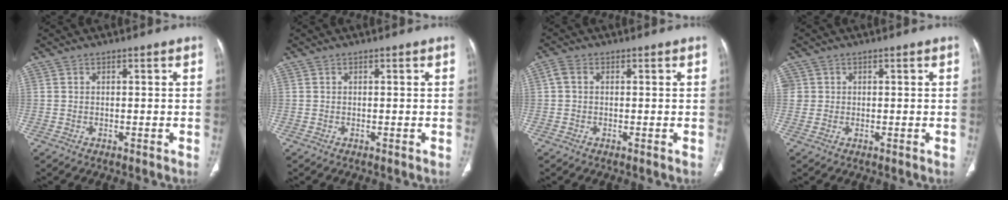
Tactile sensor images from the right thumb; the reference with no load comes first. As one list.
[{"total": 0.0}, {"total": 1.9, "force": [0.3, 1.4, 1.3], "torque": [-0.027, 0.005, 0.002]}, {"total": 1.8, "force": [0.3, 1.7, 0.2], "torque": [0.012, 0.004, 0.003]}]